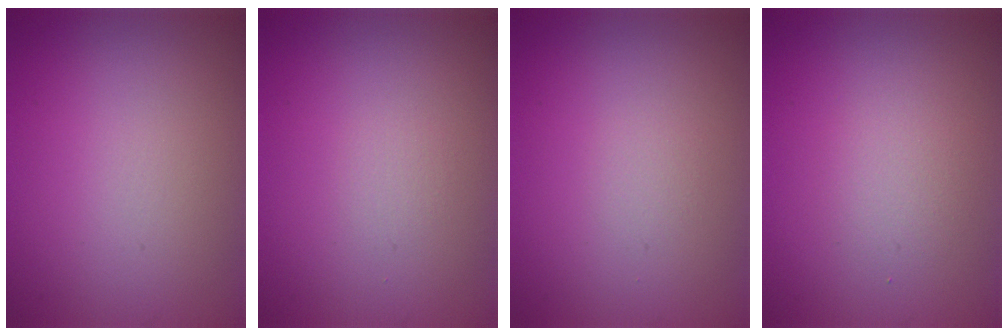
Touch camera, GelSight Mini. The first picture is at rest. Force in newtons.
{"total": 0.5, "press": 0.5, "slide": 0.0}
{"total": 0.6, "press": 0.6, "slide": 0.0}
{"total": 1.7, "press": 1.7, "slide": 0.2}